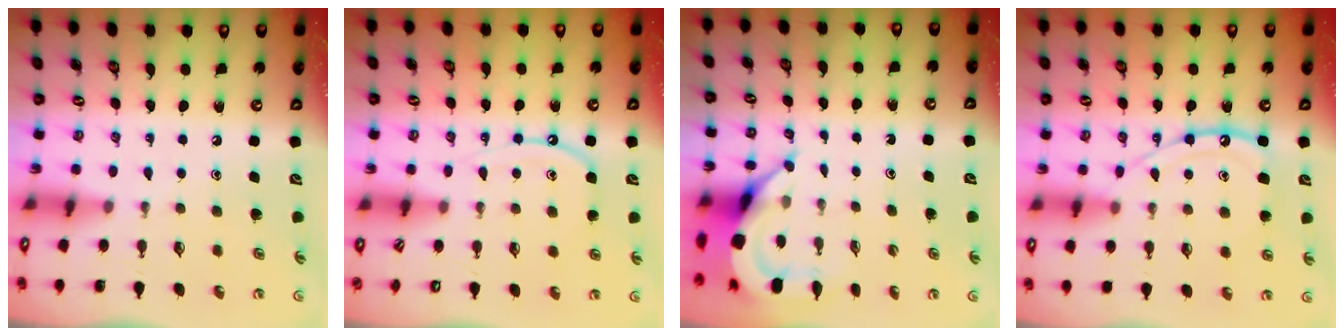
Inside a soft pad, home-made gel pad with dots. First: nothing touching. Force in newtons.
{"total": 8.8, "press": 8.8, "slide": 0.6}
{"total": 5.0, "press": 5.0, "slide": 0.3}
{"total": 13.2, "press": 13.1, "slide": 1.1}